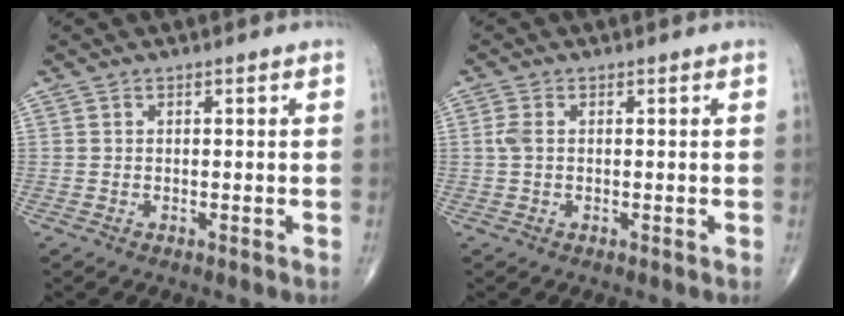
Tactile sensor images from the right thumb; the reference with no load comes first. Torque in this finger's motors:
{"motor_torque": [-0.06, 0.02, 0.46, 0.25, 0.05]}